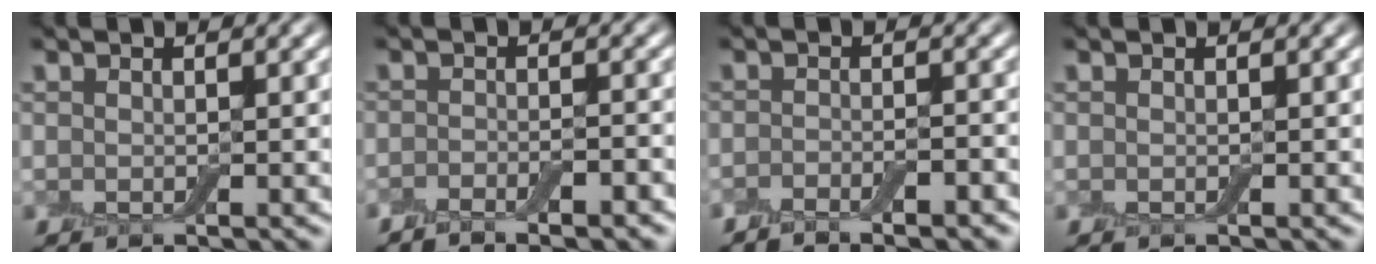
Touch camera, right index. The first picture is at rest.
{"total": 3.3, "force": [-2.4, 0.6, 2.2], "torque": [-0.038, 0.007, -0.041]}
{"total": 3.0, "force": [-2.3, 0.5, 1.8], "torque": [-0.033, 0.006, -0.040]}
{"total": 0.0}